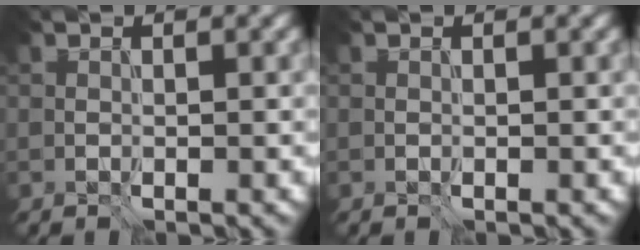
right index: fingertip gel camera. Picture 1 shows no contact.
{"total": 0.0}